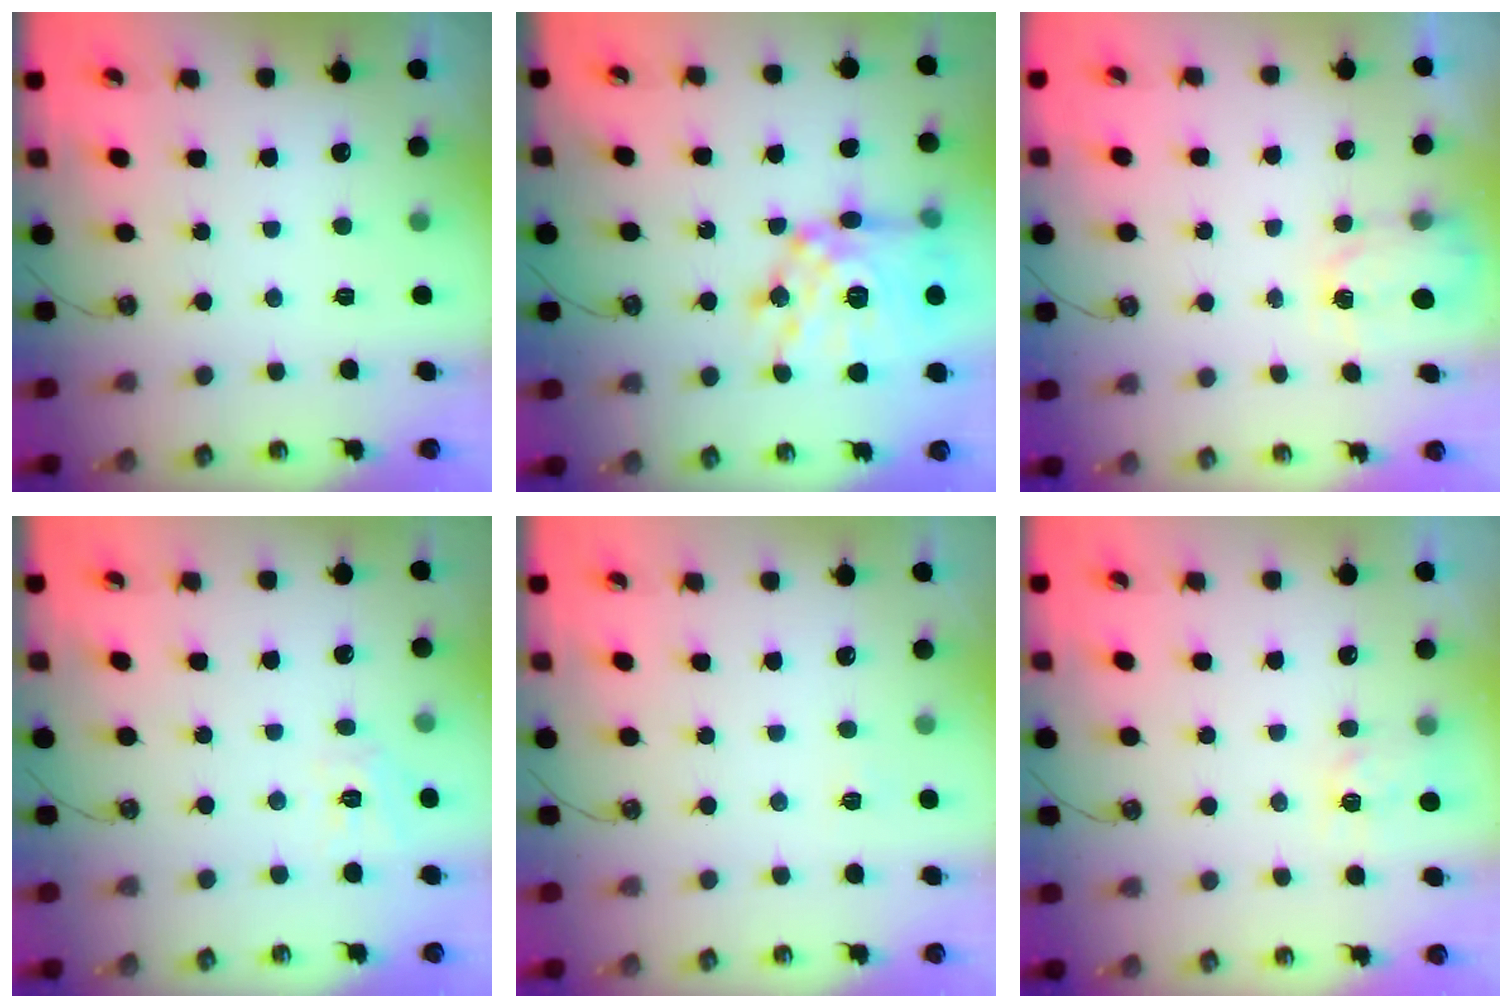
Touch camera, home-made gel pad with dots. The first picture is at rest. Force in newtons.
{"total": 21.0, "press": 20.9, "slide": 2.1}
{"total": 2.4, "press": 2.4, "slide": 0.5}
{"total": 8.8, "press": 8.7, "slide": 0.8}
{"total": 2.7, "press": 2.6, "slide": 0.4}
{"total": 4.8, "press": 4.7, "slide": 0.5}